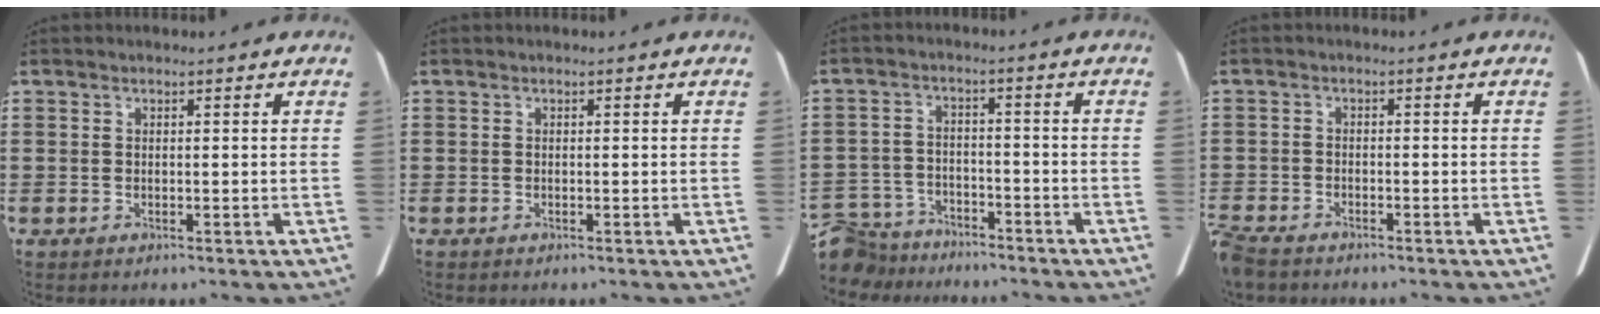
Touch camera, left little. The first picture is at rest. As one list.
[{"total": 0.0}, {"total": 5.1, "force": [-4.9, 1.4, 0.7], "torque": [-0.030, 0.009, -0.104]}, {"total": 2.0, "force": [-2.0, 0.3, 0.4], "torque": [-0.024, -0.003, -0.046]}]